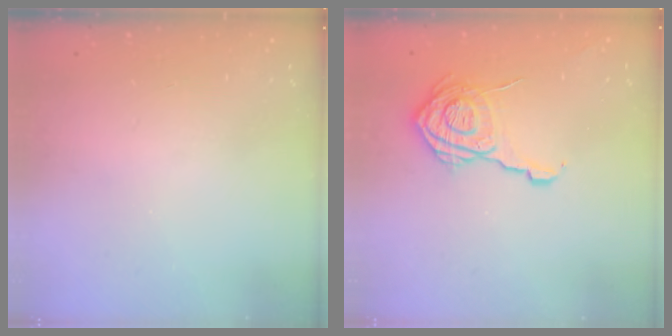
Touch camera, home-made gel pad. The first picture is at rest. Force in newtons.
{"total": 18.1, "press": 18.1, "slide": 0.8}